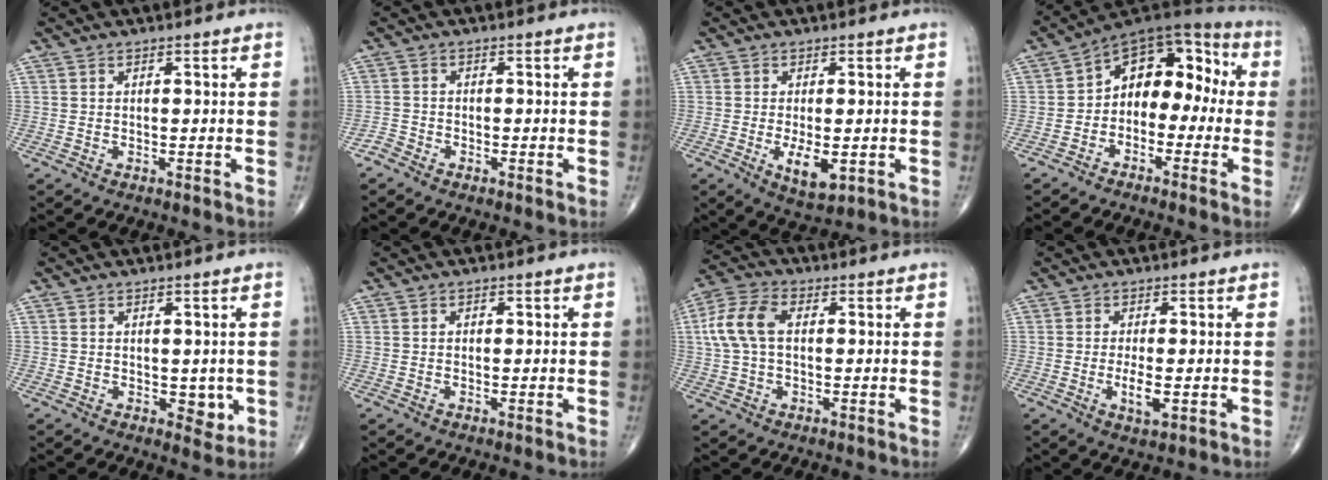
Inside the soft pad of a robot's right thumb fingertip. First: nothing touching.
{"total": 1.7, "force": [-1.4, 0.9, 0.0], "torque": [0.000, 0.001, -0.034]}
{"total": 5.8, "force": [-1.3, 2.6, 5.1], "torque": [-0.081, -0.013, -0.014]}
{"total": 13.1, "force": [-0.8, 8.9, 9.5], "torque": [-0.089, 0.054, -0.033]}
{"total": 3.4, "force": [-0.3, 2.1, 2.7], "torque": [-0.009, -0.004, 0.001]}
{"total": 0.5, "force": [0.1, 0.4, 0.3], "torque": [-0.004, 0.000, 0.000]}
{"total": 9.2, "force": [1.2, 5.6, 7.3], "torque": [-0.166, 0.025, 0.022]}
{"total": 3.4, "force": [-0.7, 1.2, 3.1], "torque": [-0.061, -0.007, -0.011]}